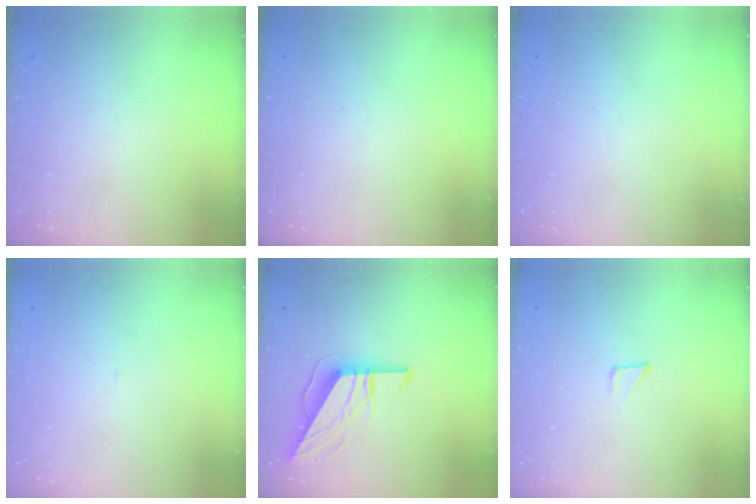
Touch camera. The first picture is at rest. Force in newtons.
{"total": 0.0}
{"total": 1.6, "press": 1.6, "slide": 0.1}
{"total": 1.7, "press": 1.6, "slide": 0.1}
{"total": 9.8, "press": 9.8, "slide": 0.5}
{"total": 1.6, "press": 1.6, "slide": 0.1}